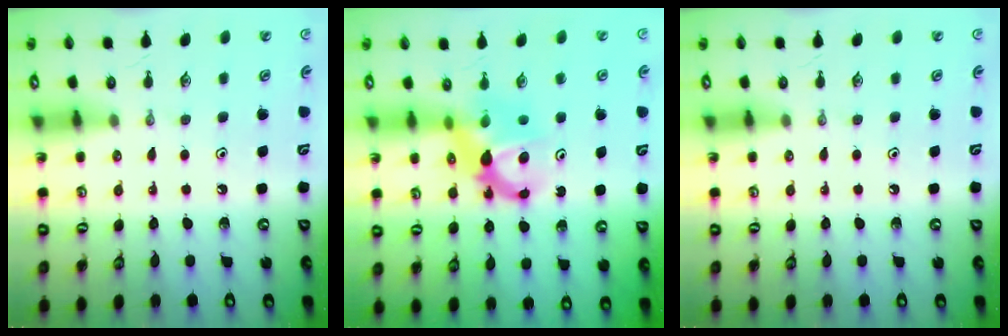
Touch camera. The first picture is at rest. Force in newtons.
{"total": 6.3, "press": 6.3, "slide": 0.5}
{"total": 0.0}